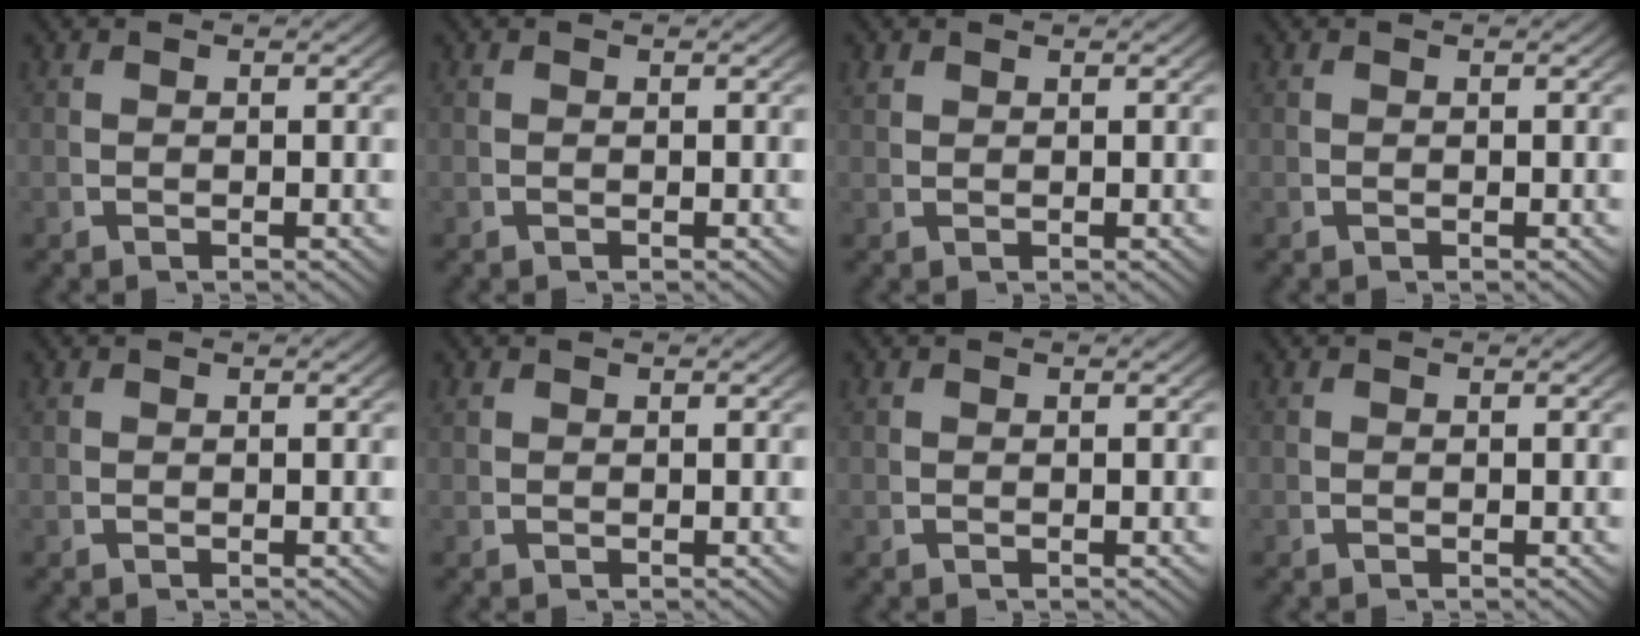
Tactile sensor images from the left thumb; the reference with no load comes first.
{"total": 0.0}
{"total": 0.9, "force": [0.8, 0.3, 0.2], "torque": [-0.006, -0.002, 0.023]}
{"total": 0.0}
{"total": 0.0}
{"total": 0.5, "force": [0.5, 0.1, 0.0], "torque": [-0.006, -0.004, 0.017]}
{"total": 0.0}
{"total": 0.0}